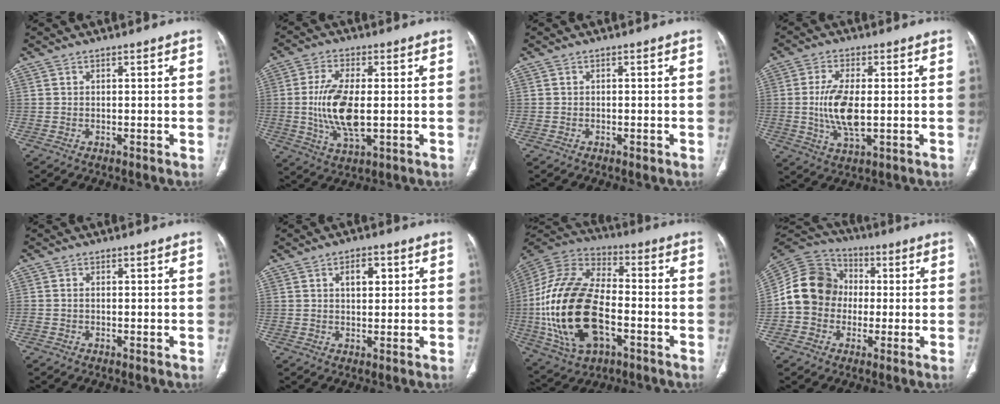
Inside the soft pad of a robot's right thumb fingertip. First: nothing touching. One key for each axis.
{"total": 11.7, "fx": -0.6, "fy": 5.0, "fz": 10.6, "tx": -0.218, "ty": -0.009, "tz": -0.007}
{"total": 0.7, "fx": -0.4, "fy": 0.4, "fz": 0.4, "tx": -0.007, "ty": -0.001, "tz": -0.006}
{"total": 9.5, "fx": -0.5, "fy": 4.0, "fz": 8.6, "tx": -0.180, "ty": -0.009, "tz": -0.005}
{"total": 0.9, "fx": -0.3, "fy": 0.6, "fz": 0.6, "tx": -0.014, "ty": 0.001, "tz": -0.005}
{"total": 4.4, "fx": 1.4, "fy": 2.5, "fz": 3.3, "tx": -0.037, "ty": 0.000, "tz": 0.021}
{"total": 26.3, "fx": -5.2, "fy": 14.8, "fz": 21.0, "tx": -0.428, "ty": 0.013, "tz": -0.087}
{"total": 13.3, "fx": -0.6, "fy": 11.7, "fz": 6.3, "tx": -0.104, "ty": 0.031, "tz": -0.023}